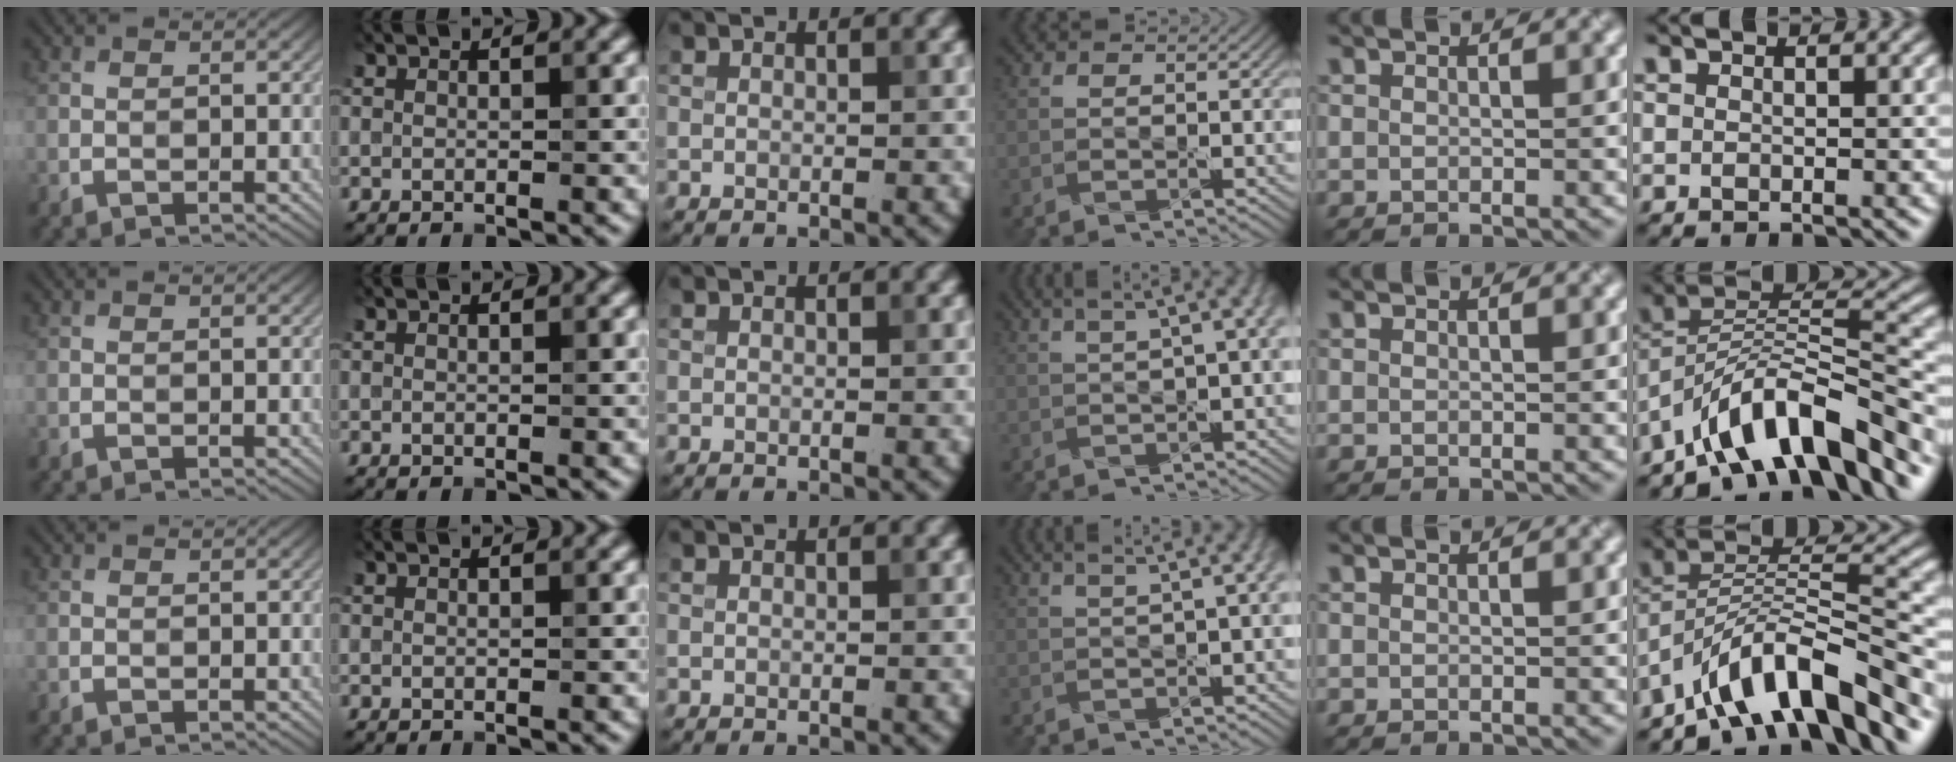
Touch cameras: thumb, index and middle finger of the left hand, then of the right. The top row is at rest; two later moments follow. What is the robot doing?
{"motion": "pour", "object": "sugar"}